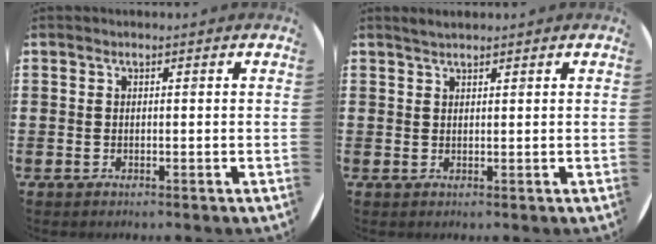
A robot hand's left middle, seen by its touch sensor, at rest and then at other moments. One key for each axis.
{"total": 1.2, "fx": 1.2, "fy": 0.1, "fz": 0.2, "tx": -0.004, "ty": 0.003, "tz": 0.022}